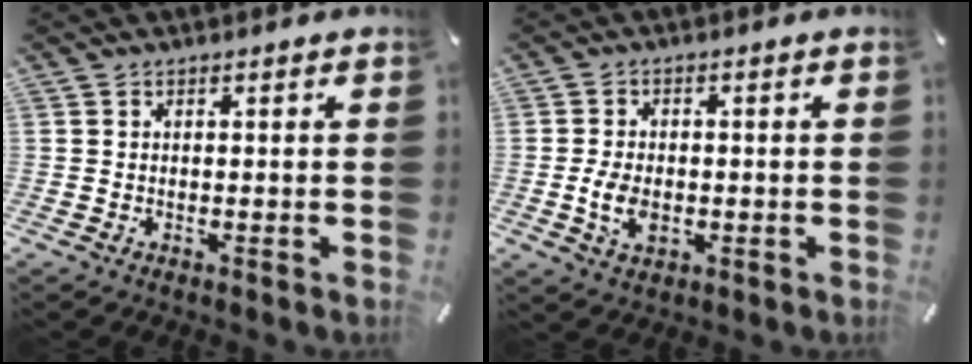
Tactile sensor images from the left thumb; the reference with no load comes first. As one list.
[{"total": 6.1, "force": [-1.4, 4.2, 4.3], "torque": [-0.106, -0.002, -0.030]}]